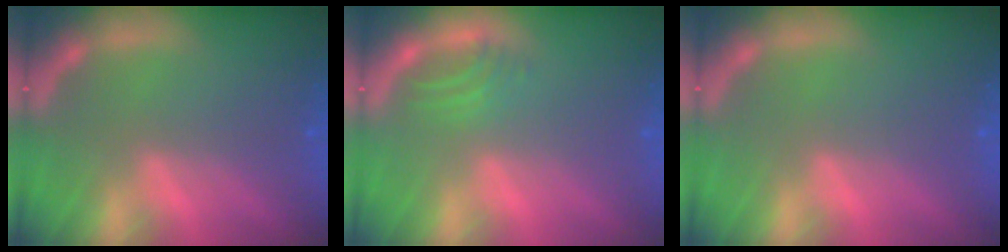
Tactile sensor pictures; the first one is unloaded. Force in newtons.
{"total": 2.0}
{"total": 0.0}